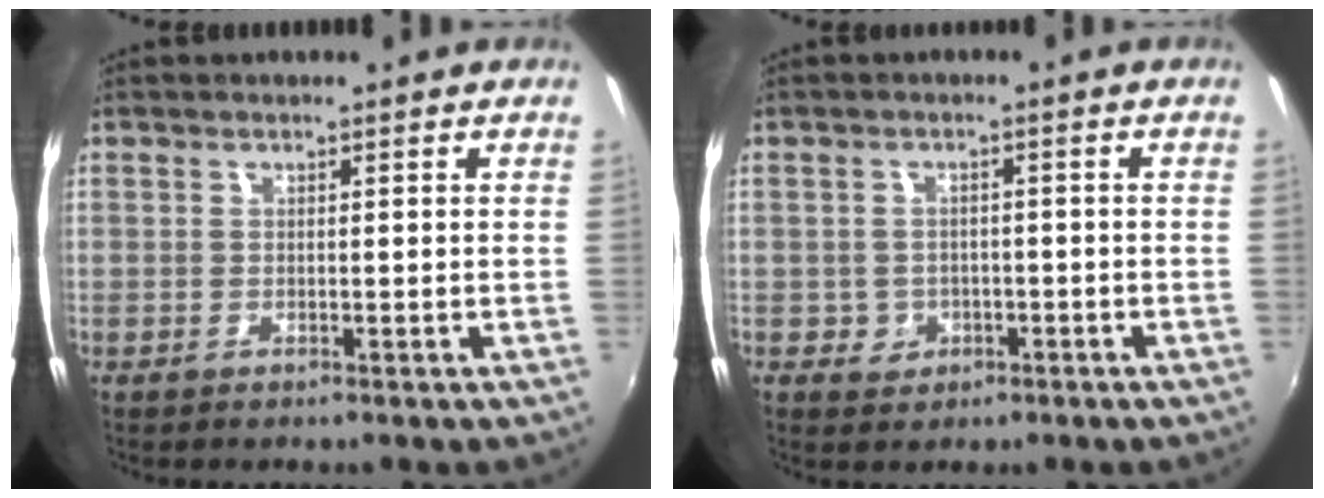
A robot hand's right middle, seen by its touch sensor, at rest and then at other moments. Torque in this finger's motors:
{"motor_torque": [-0.20, -0.06, -0.01, -0.01]}